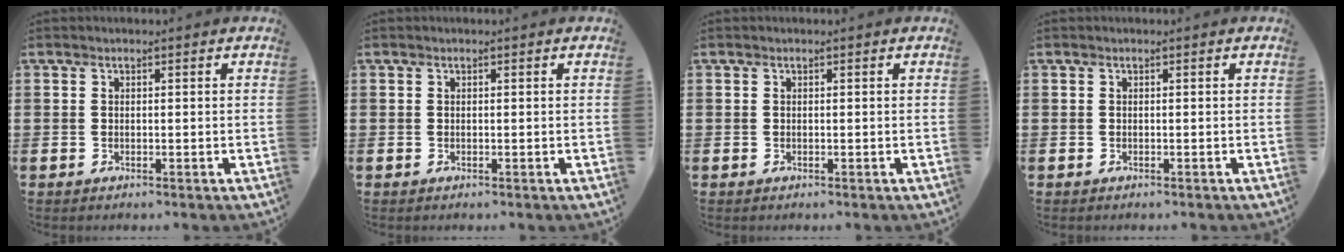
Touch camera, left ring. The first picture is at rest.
{"total": 0.0}
{"total": 0.0}
{"total": 0.0}